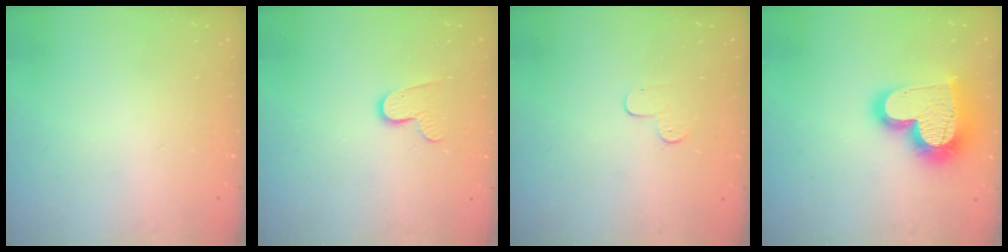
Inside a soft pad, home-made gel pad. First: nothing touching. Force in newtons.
{"total": 7.4, "press": 7.4, "slide": 0.3}
{"total": 3.9, "press": 3.8, "slide": 0.3}
{"total": 23.6, "press": 23.5, "slide": 2.1}